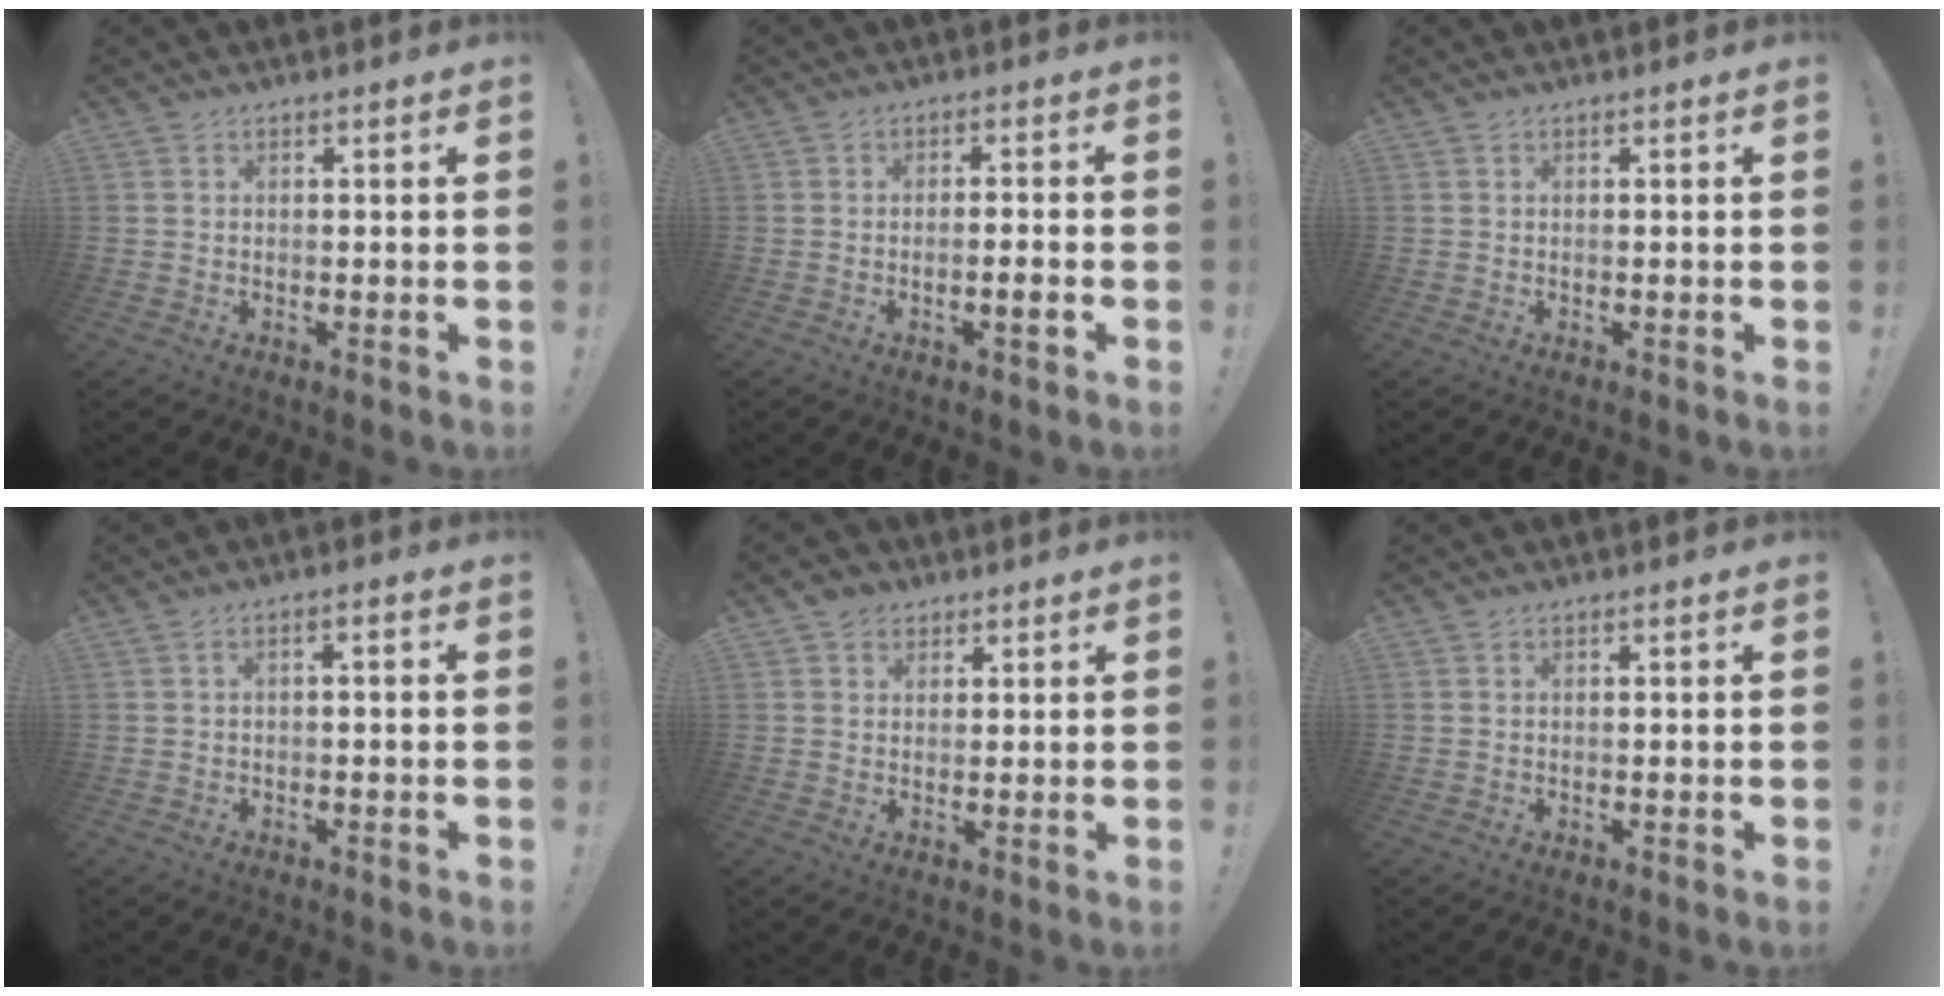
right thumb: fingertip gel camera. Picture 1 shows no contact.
{"total": 3.8, "force": [-1.6, 0.1, 3.5], "torque": [-0.061, 0.002, -0.026]}
{"total": 0.0}
{"total": 2.3, "force": [-1.6, 0.2, 1.6], "torque": [-0.027, 0.006, -0.028]}
{"total": 3.6, "force": [2.2, 2.7, 0.9], "torque": [-0.015, -0.004, 0.040]}
{"total": 0.0}